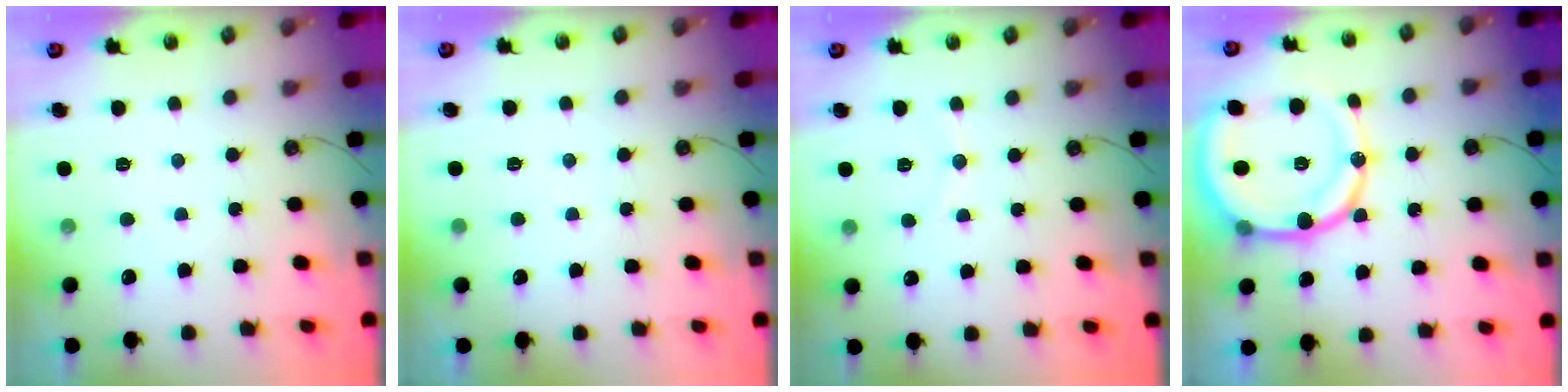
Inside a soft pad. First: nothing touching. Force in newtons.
{"total": 1.9, "press": 1.9, "slide": 0.2}
{"total": 4.1, "press": 4.0, "slide": 0.4}
{"total": 20.6, "press": 20.2, "slide": 3.9}